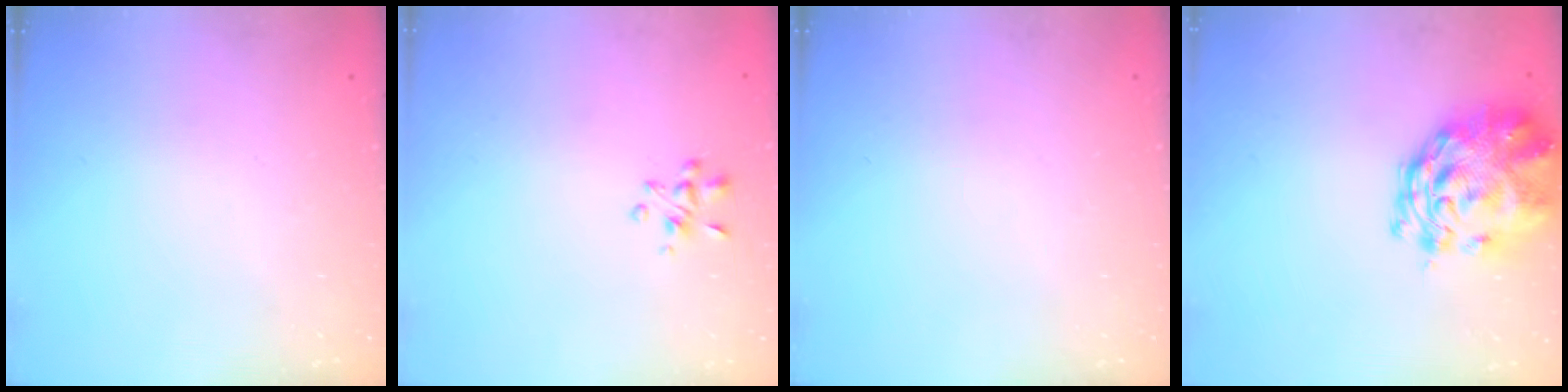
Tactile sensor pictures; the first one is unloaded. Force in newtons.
{"total": 3.6, "press": 3.3, "slide": 1.4}
{"total": 0.0}
{"total": 5.2, "press": 4.8, "slide": 1.9}